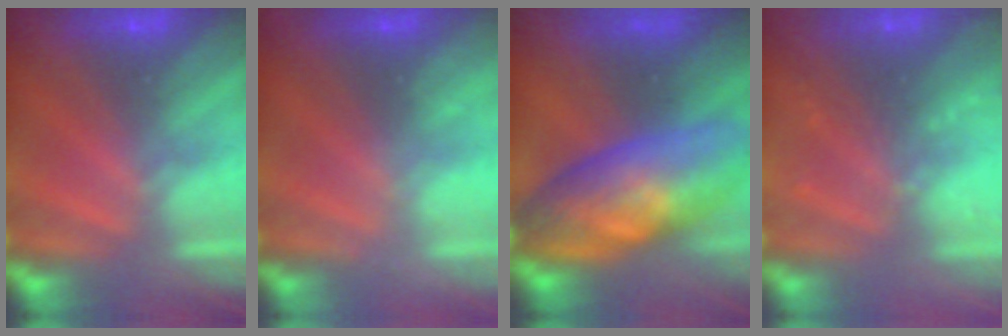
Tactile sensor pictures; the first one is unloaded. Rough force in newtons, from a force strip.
{"total": 2.4}
{"total": 9.1}
{"total": 9.4}